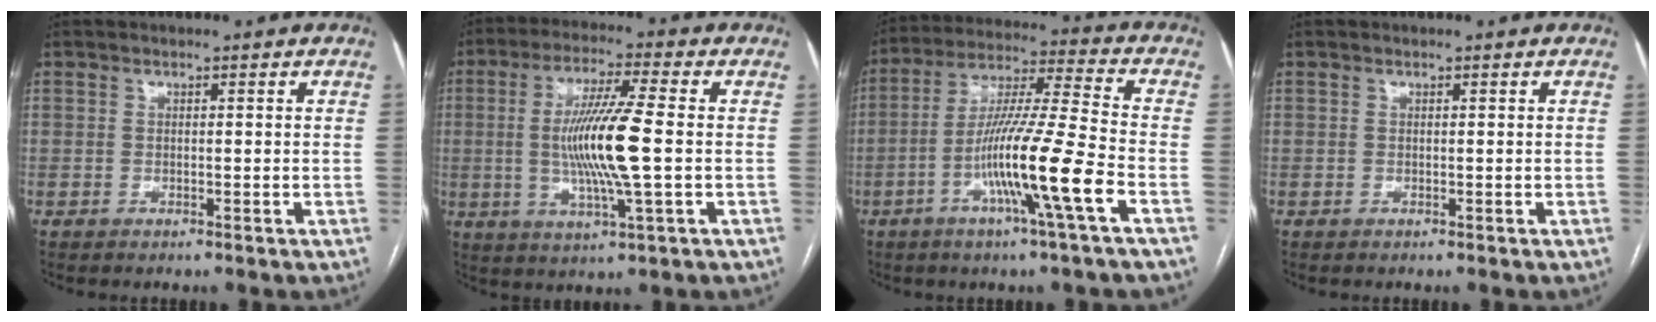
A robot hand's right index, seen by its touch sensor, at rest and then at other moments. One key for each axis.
{"total": 12.2, "fx": -0.5, "fy": 0.2, "fz": 12.2, "tx": -0.236, "ty": -0.005, "tz": -0.011}
{"total": 14.6, "fx": -5.3, "fy": -1.4, "fz": 13.6, "tx": -0.251, "ty": -0.009, "tz": -0.104}
{"total": 0.0}